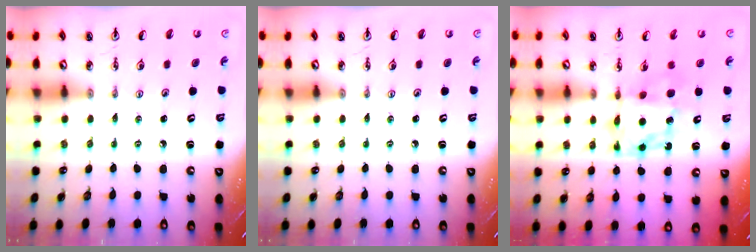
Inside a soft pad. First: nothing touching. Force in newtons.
{"total": 0.0}
{"total": 7.5, "press": 7.5, "slide": 0.6}